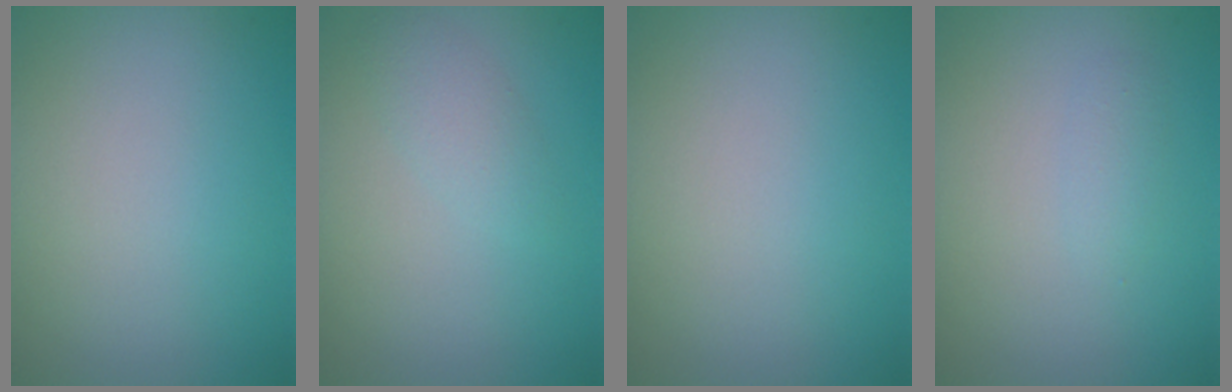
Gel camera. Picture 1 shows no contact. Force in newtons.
{"total": 1.6, "press": 1.6, "slide": 0.0}
{"total": 0.0}
{"total": 1.0, "press": 1.0, "slide": 0.1}